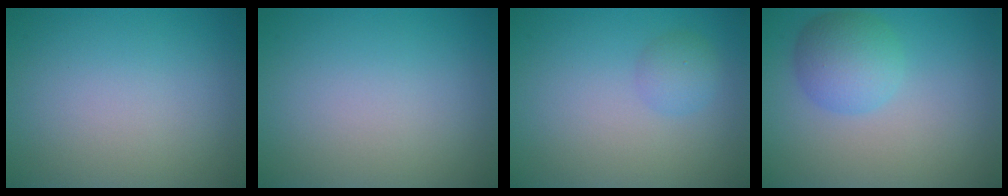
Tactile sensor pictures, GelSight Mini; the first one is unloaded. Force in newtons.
{"total": 0.0}
{"total": 1.6, "press": 1.6, "slide": 0.1}
{"total": 4.0, "press": 4.0, "slide": 0.1}